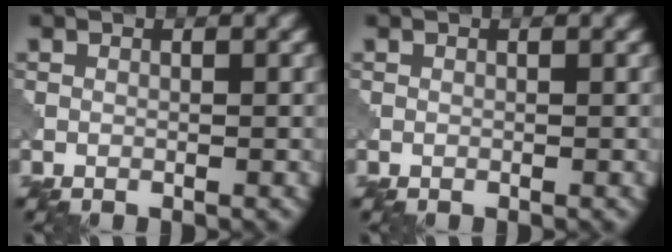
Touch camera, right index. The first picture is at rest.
{"total": 0.0}